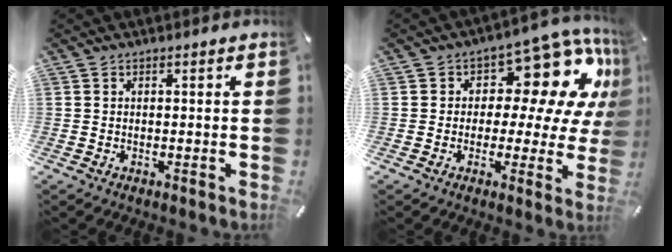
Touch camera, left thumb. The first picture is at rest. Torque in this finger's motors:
{"motor_torque": [0.44, 0.40, 0.68, 0.13, 0.03]}